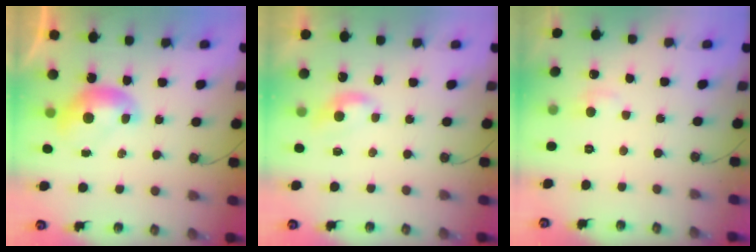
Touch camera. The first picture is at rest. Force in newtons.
{"total": 0.9, "press": 0.8, "slide": 0.5}
{"total": 1.8, "press": 1.7, "slide": 0.6}